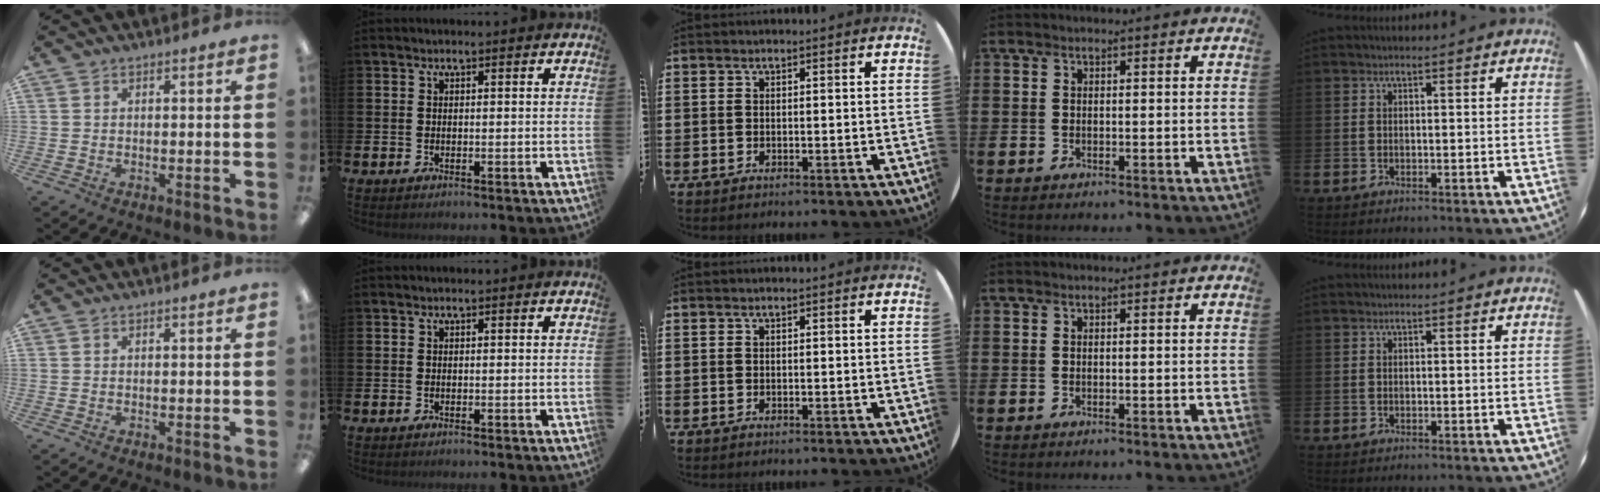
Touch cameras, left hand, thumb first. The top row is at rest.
{}